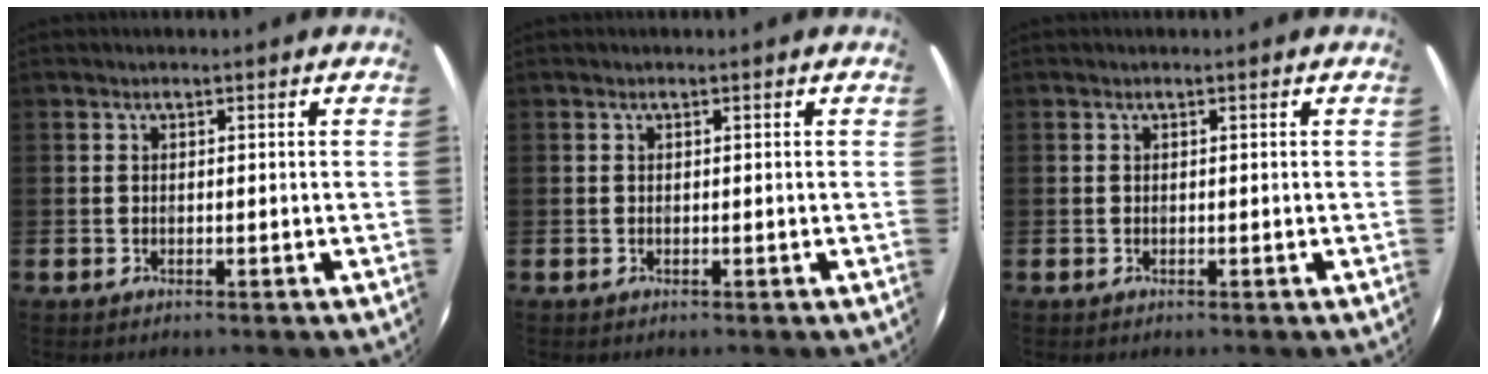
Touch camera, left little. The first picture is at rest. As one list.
[{"total": 0.0}, {"total": 0.0}]